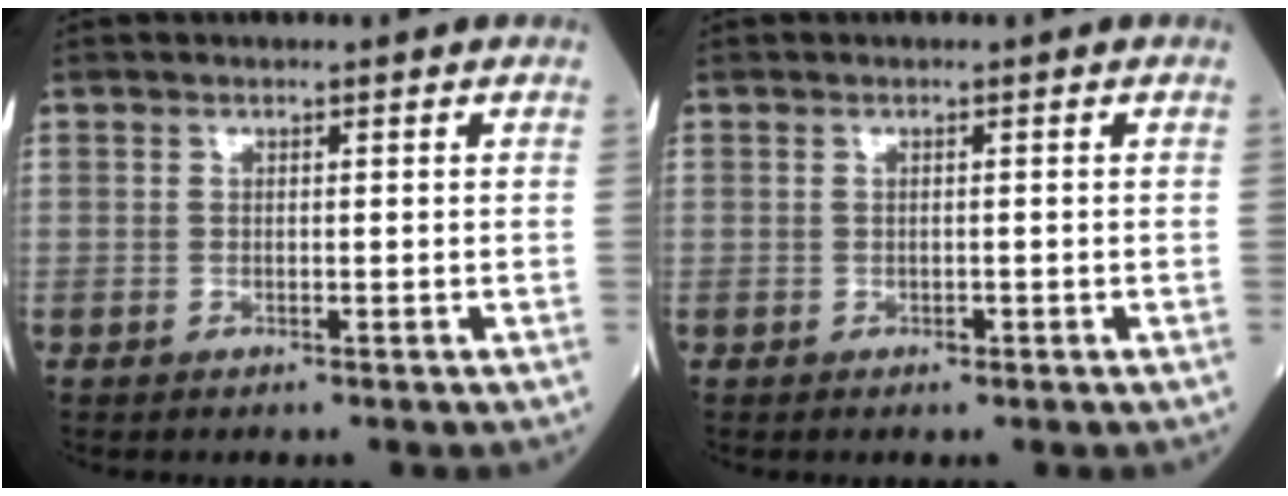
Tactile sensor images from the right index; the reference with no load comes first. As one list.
[{"total": 0.5, "force": [-0.2, 0.3, 0.3], "torque": [-0.004, 0.000, -0.005]}]